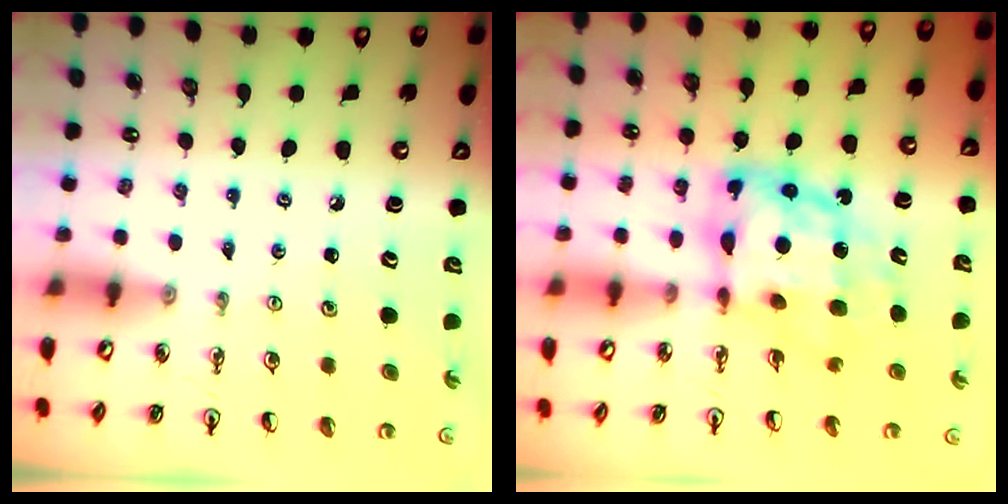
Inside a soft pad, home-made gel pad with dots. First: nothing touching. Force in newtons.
{"total": 11.9, "press": 11.8, "slide": 1.2}